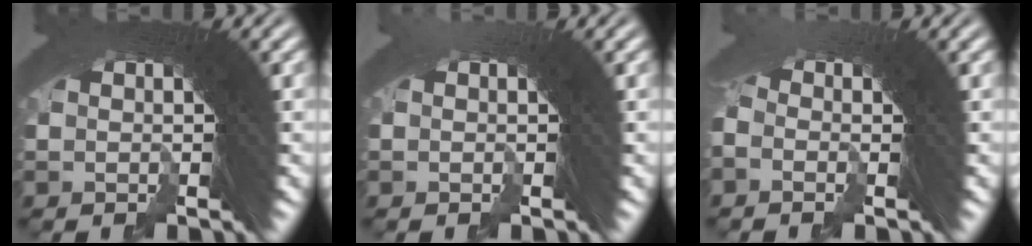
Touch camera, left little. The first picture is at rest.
{"total": 0.5, "force": [-0.1, -0.4, -0.3], "torque": [0.014, 0.012, -0.006]}
{"total": 1.1, "force": [-1.0, 0.5, 0.1], "torque": [0.004, 0.013, -0.027]}